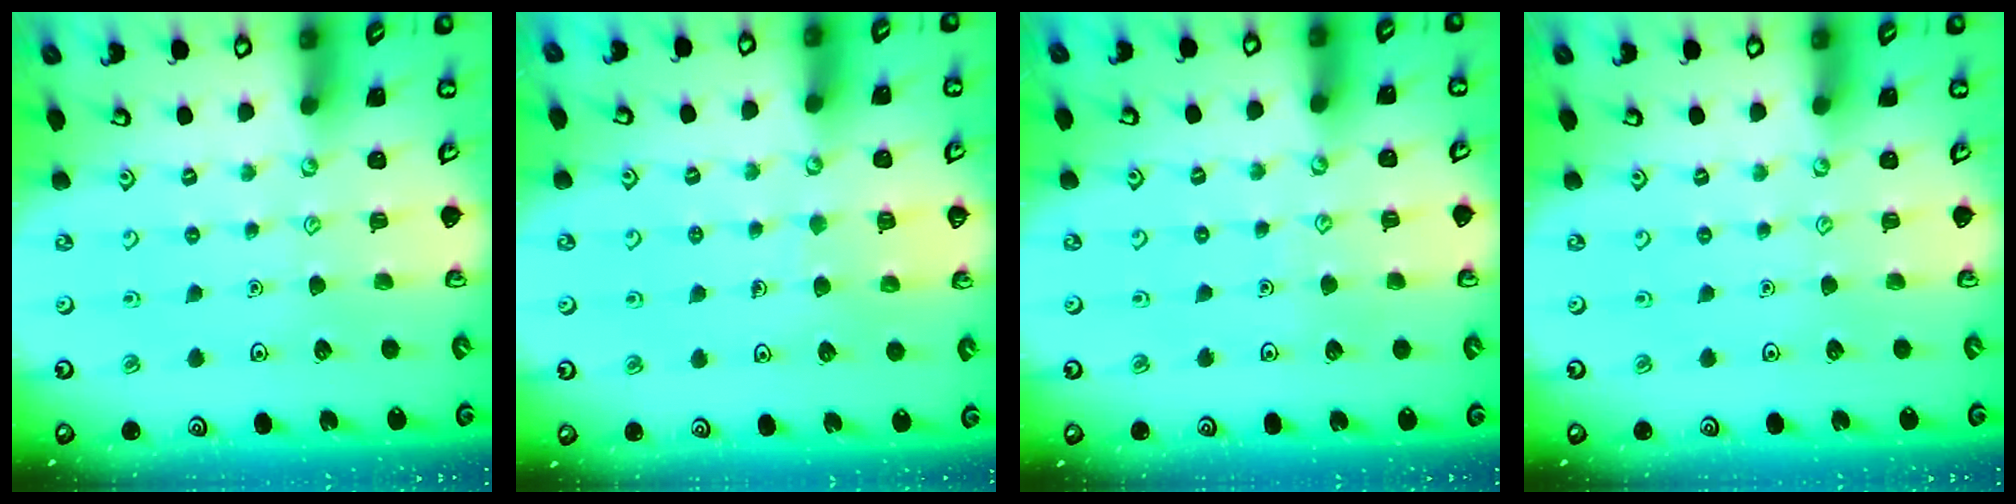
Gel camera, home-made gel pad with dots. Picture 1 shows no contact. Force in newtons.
{"total": 6.2, "press": 6.2, "slide": 0.6}
{"total": 3.7, "press": 3.7, "slide": 0.3}
{"total": 0.0}